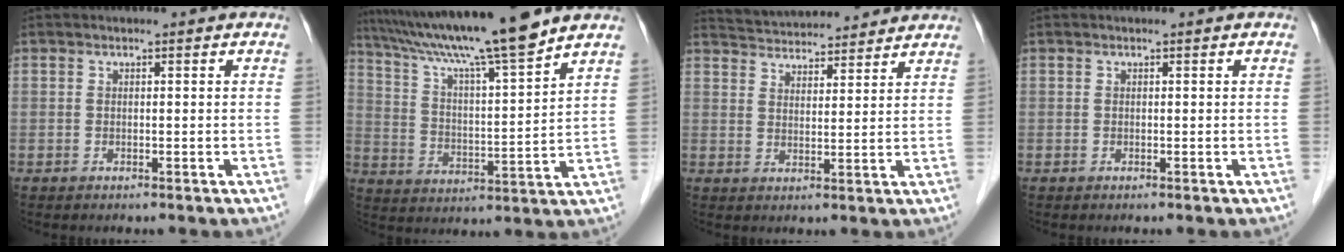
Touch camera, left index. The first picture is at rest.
{"total": 15.9, "force": [13.2, -1.2, 8.8], "torque": [-0.154, 0.000, 0.219]}
{"total": 11.9, "force": [11.4, 2.0, 2.9], "torque": [-0.048, 0.023, 0.167]}
{"total": 0.0}